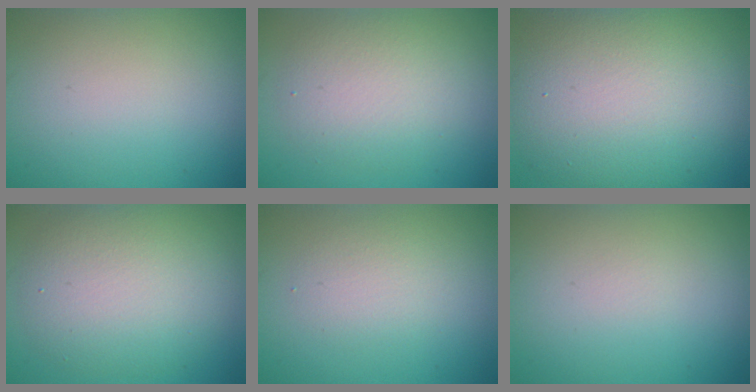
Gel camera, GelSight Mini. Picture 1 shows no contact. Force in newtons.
{"total": 4.3, "press": 4.3, "slide": 0.1}
{"total": 11.6, "press": 11.5, "slide": 1.2}
{"total": 6.4, "press": 6.4, "slide": 0.7}
{"total": 2.1, "press": 2.1, "slide": 0.0}
{"total": 0.0}